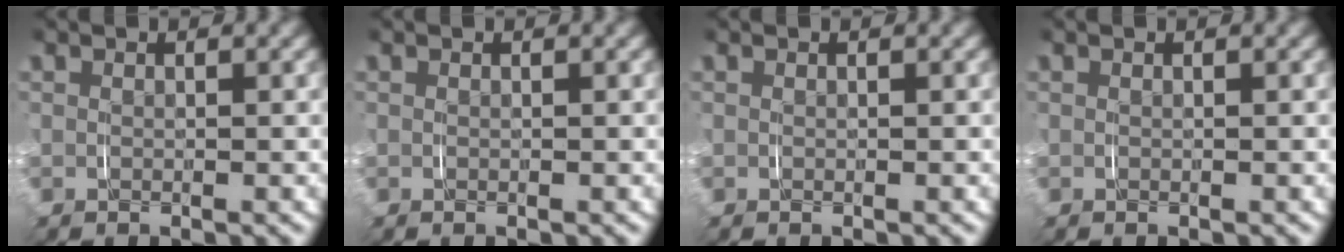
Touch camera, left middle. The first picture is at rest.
{"total": 0.0}
{"total": 0.0}
{"total": 0.0}